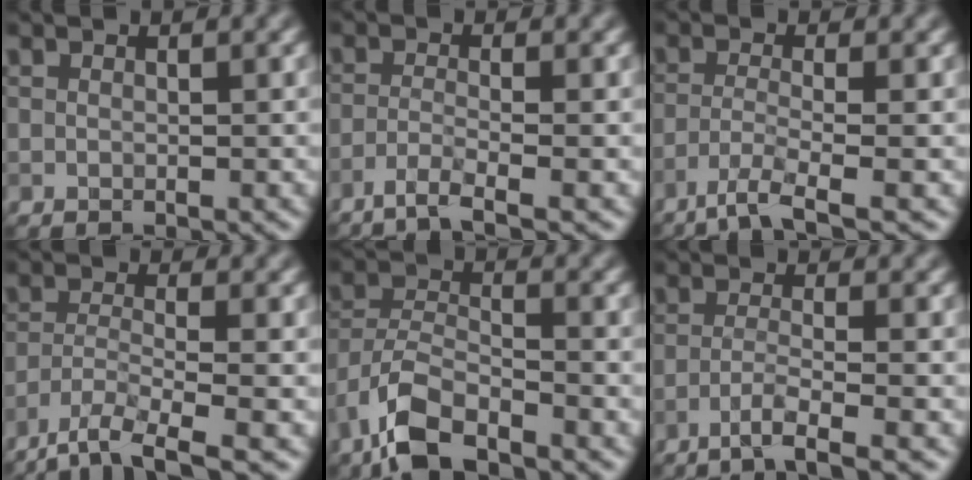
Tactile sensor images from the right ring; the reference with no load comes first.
{"total": 2.6, "force": [-1.8, 0.2, 1.8], "torque": [-0.032, -0.001, -0.049]}
{"total": 3.7, "force": [-2.5, 0.4, 2.6], "torque": [-0.047, -0.005, -0.060]}
{"total": 6.0, "force": [-4.5, 1.3, 3.7], "torque": [-0.070, -0.010, -0.091]}
{"total": 6.1, "force": [-4.3, 2.4, 3.6], "torque": [-0.068, 0.000, -0.091]}
{"total": 3.1, "force": [-2.0, 0.2, 2.3], "torque": [-0.039, 0.003, -0.051]}